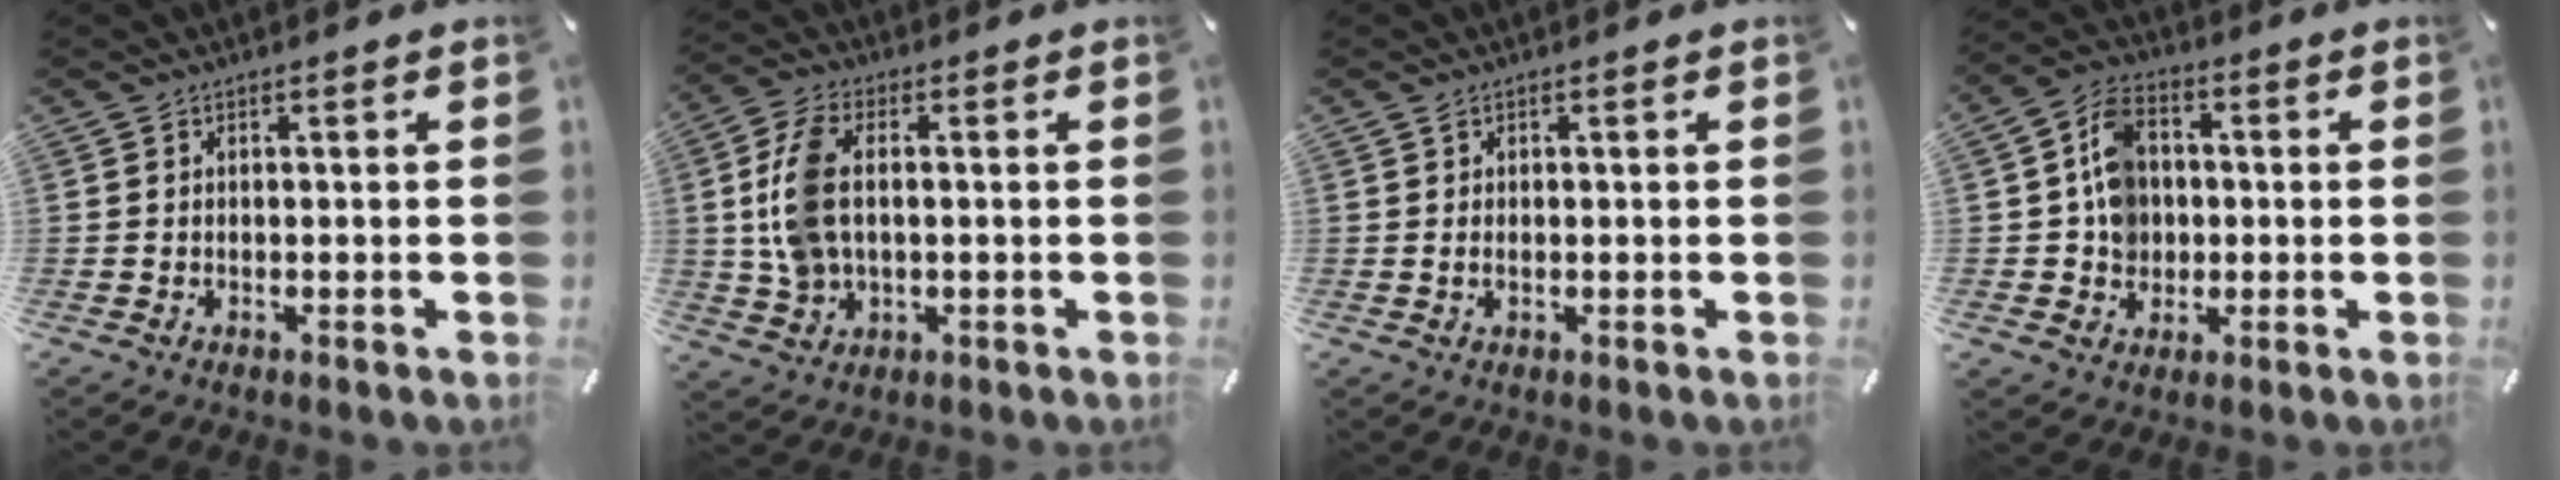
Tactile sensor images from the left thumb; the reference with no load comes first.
{"total": 9.8, "force": [0.6, 6.3, 7.5], "torque": [-0.179, 0.004, 0.009]}
{"total": 1.2, "force": [0.2, 0.5, 1.0], "torque": [-0.022, 0.002, 0.002]}
{"total": 9.1, "force": [0.2, 8.1, 4.3], "torque": [-0.083, 0.023, 0.008]}